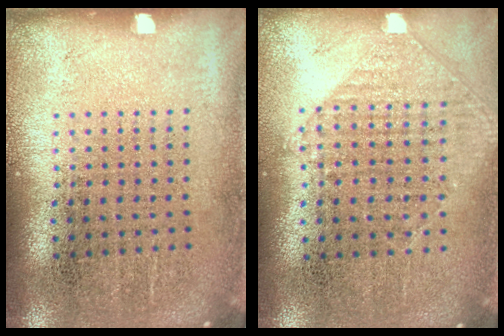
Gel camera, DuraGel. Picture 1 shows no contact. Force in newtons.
{"total": 0.9, "press": 0.8, "slide": 0.3}